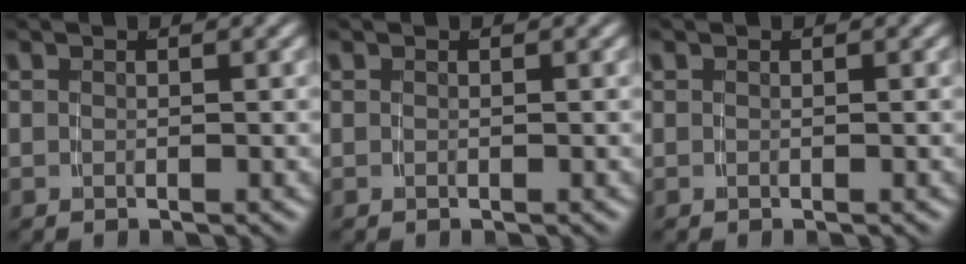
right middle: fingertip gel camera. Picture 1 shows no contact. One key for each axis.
{"total": 0.0}
{"total": 0.0}